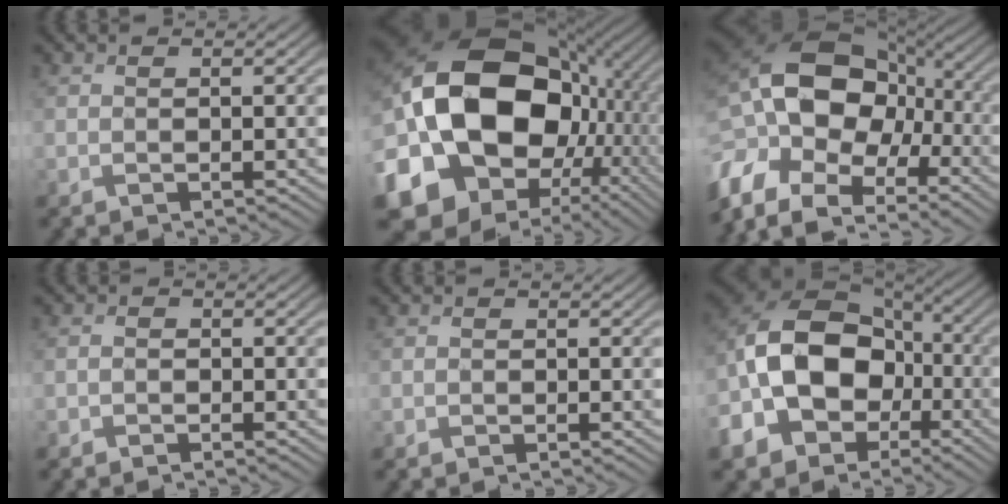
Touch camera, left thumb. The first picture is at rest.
{"total": 23.1, "force": [1.0, 18.1, 14.3], "torque": [-0.361, -0.012, 0.025]}
{"total": 19.0, "force": [-6.4, 12.5, 12.8], "torque": [-0.298, -0.010, -0.112]}
{"total": 0.9, "force": [-0.7, 0.4, 0.3], "torque": [-0.003, 0.001, -0.016]}
{"total": 0.0}
{"total": 16.2, "force": [-4.2, 12.0, 10.1], "torque": [-0.235, -0.017, -0.087]}